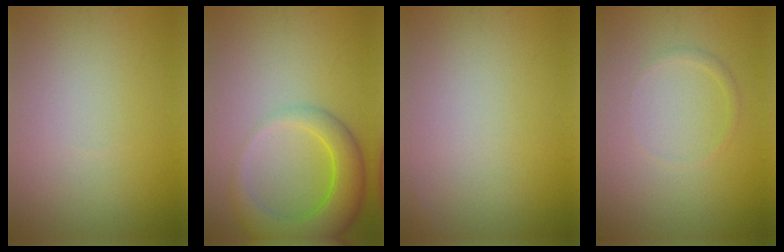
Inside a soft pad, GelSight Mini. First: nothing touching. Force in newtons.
{"total": 6.1, "press": 6.0, "slide": 0.3}
{"total": 0.0}
{"total": 0.8, "press": 0.8, "slide": 0.1}